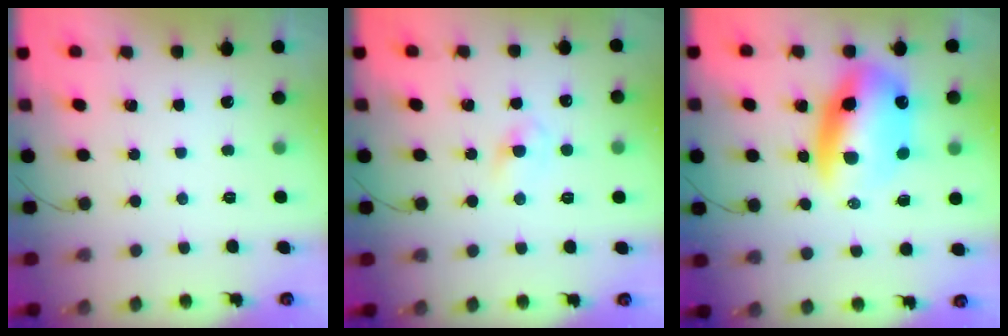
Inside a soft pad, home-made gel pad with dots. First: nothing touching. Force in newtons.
{"total": 2.7, "press": 2.4, "slide": 1.1}
{"total": 14.5, "press": 14.1, "slide": 3.6}